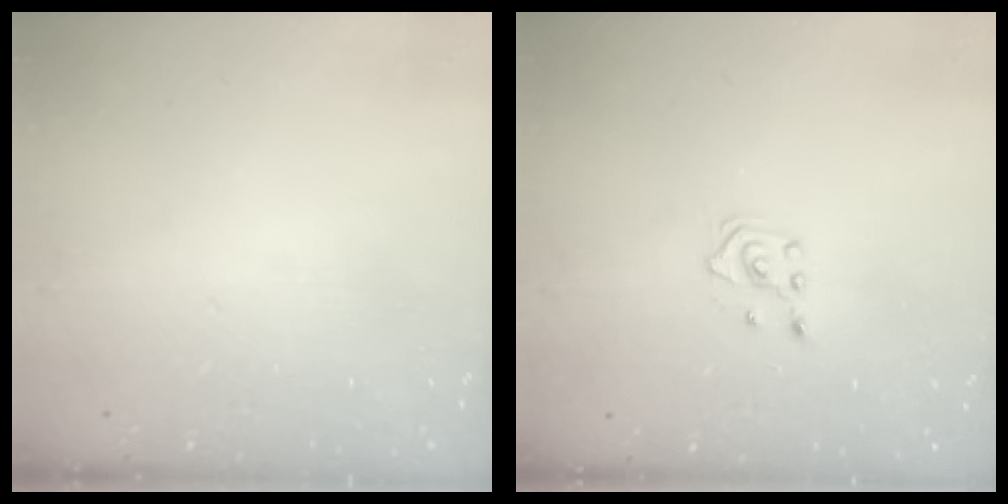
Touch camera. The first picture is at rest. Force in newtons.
{"total": 2.0, "press": 1.8, "slide": 0.9}